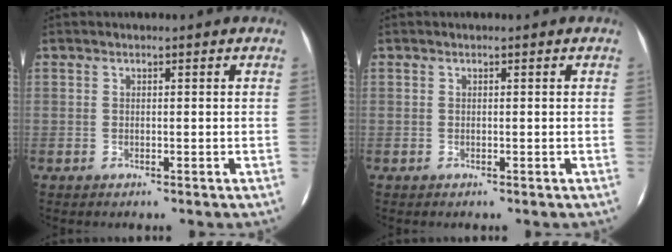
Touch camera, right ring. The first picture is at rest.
{"total": 0.0}